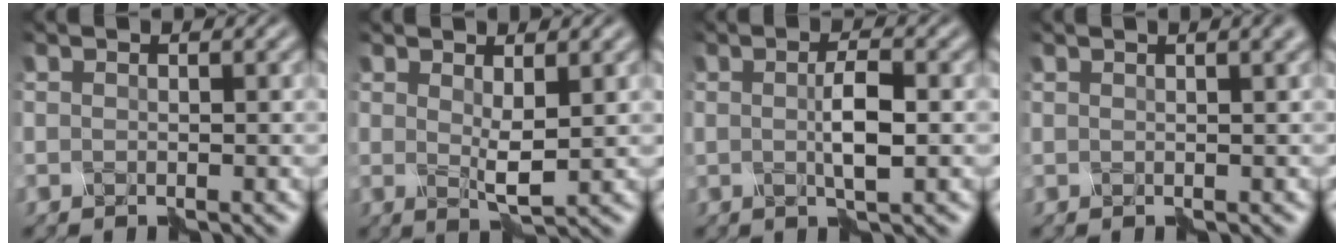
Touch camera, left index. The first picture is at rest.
{"total": 2.1, "force": [0.8, 0.5, 1.8], "torque": [-0.044, -0.003, 0.017]}
{"total": 2.3, "force": [-0.1, 0.0, 2.3], "torque": [-0.053, 0.005, 0.000]}
{"total": 1.7, "force": [1.0, 0.4, 1.3], "torque": [-0.003, 0.007, 0.007]}